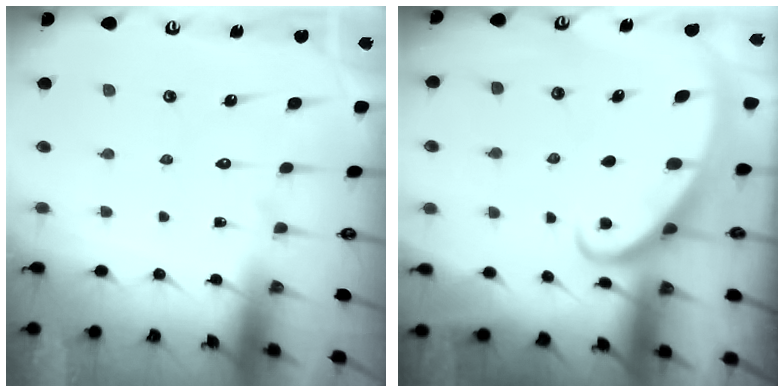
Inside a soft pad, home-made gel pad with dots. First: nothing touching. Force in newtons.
{"total": 2.6, "press": 2.6, "slide": 0.4}